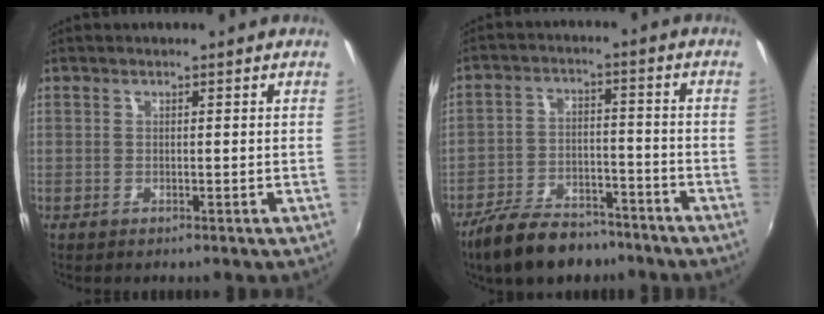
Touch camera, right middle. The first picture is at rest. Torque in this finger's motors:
{"motor_torque": [0.91, -0.72, 0.11, 0.00]}